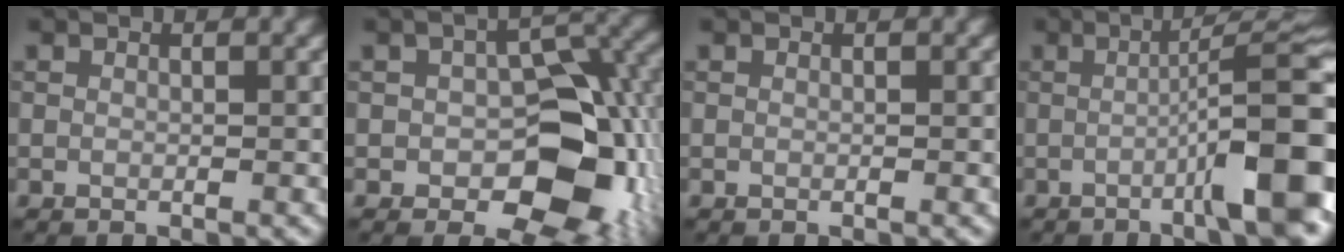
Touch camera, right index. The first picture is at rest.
{"total": 10.5, "force": [-2.1, 6.3, 8.1], "torque": [-0.092, -0.004, -0.029]}
{"total": 0.0}
{"total": 10.9, "force": [-3.0, 1.8, 10.3], "torque": [-0.126, 0.013, -0.051]}